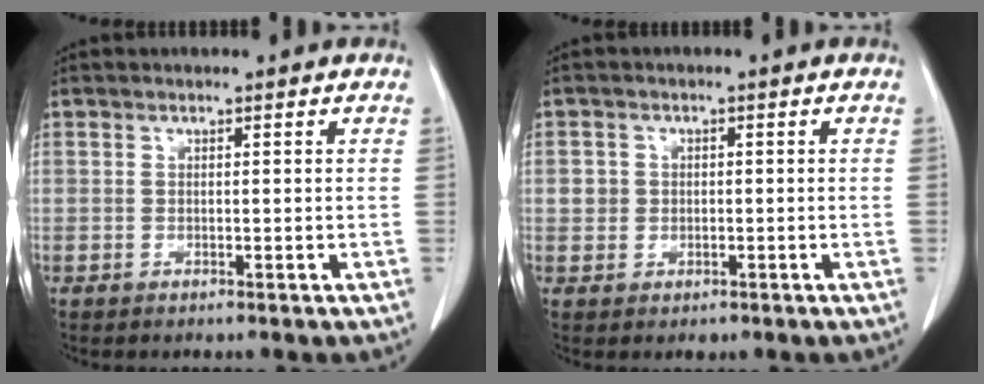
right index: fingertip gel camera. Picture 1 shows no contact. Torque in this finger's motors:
{"motor_torque": [-0.10, -0.02, -0.02, 0.00]}